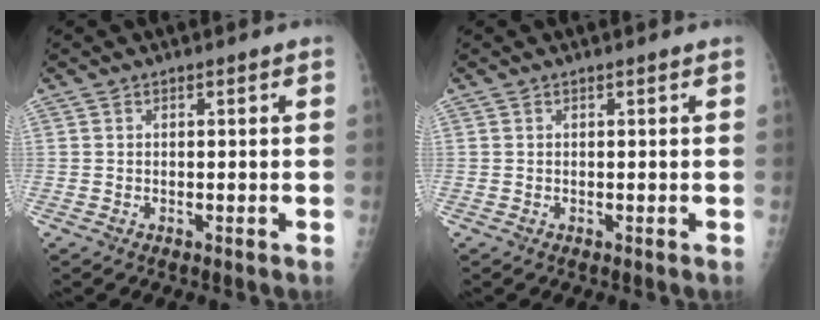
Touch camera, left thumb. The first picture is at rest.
{"total": 0.0}